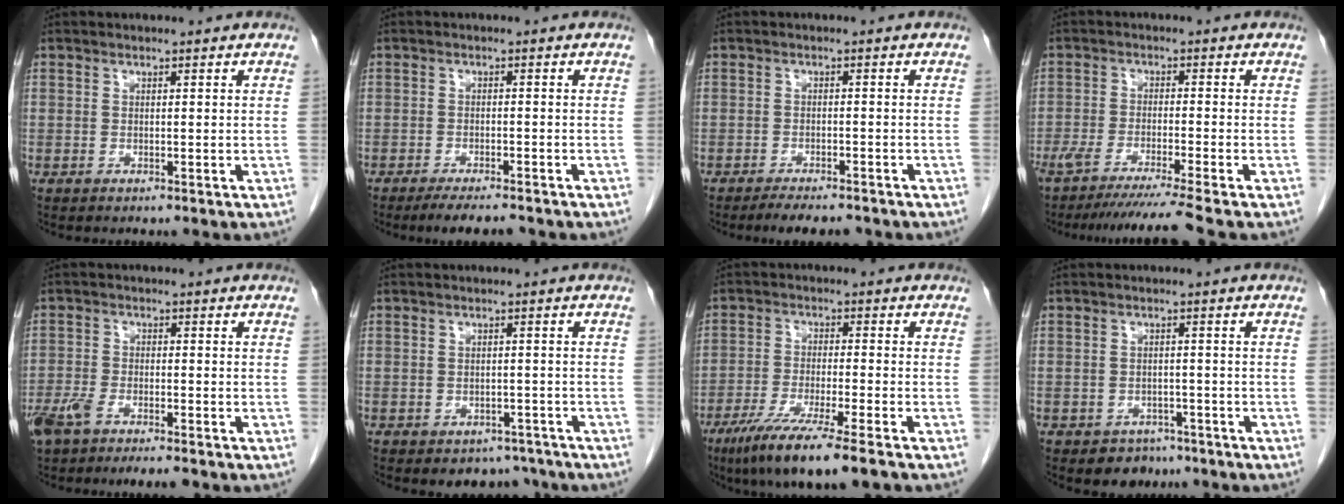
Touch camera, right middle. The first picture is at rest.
{"total": 5.5, "force": [-4.7, 0.8, 2.7], "torque": [-0.038, -0.008, -0.074]}
{"total": 5.4, "force": [-4.7, 1.3, 2.4], "torque": [-0.031, -0.006, -0.069]}
{"total": 10.4, "force": [-8.8, -2.3, 5.0], "torque": [-0.052, -0.035, -0.138]}
{"total": 7.9, "force": [-5.8, 2.1, 4.9], "torque": [-0.091, -0.008, -0.096]}
{"total": 4.4, "force": [-3.5, 2.6, 0.6], "torque": [0.008, 0.010, -0.044]}
{"total": 10.9, "force": [-7.6, 0.0, 7.8], "torque": [-0.137, -0.031, -0.128]}
{"total": 3.8, "force": [-2.7, 2.6, 0.8], "torque": [-0.011, 0.007, -0.033]}